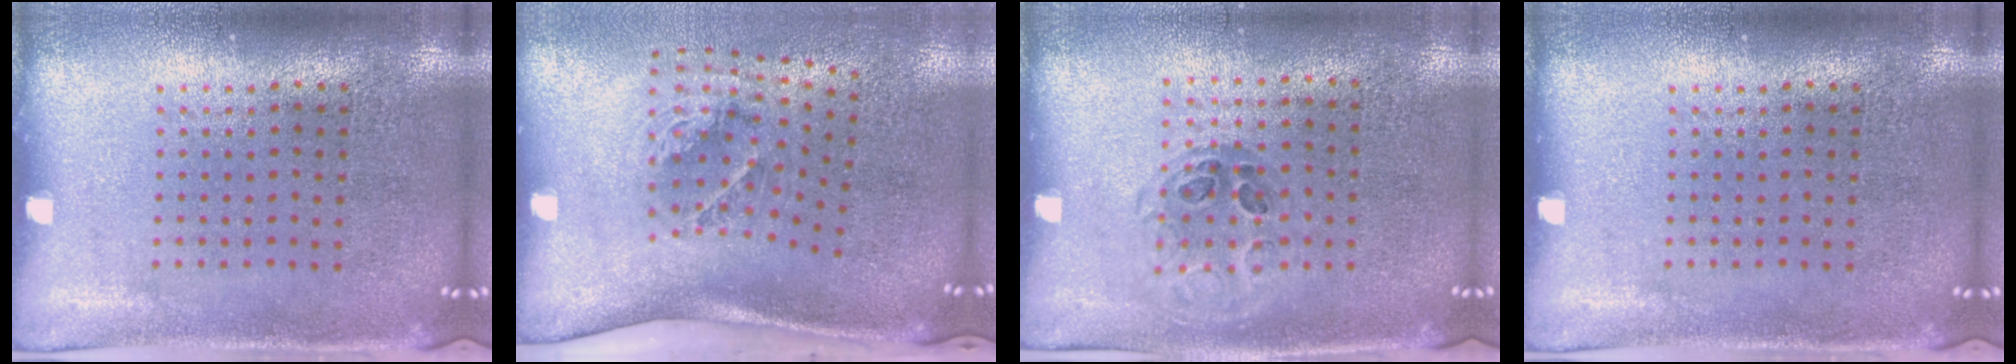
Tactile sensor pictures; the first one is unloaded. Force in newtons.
{"total": 1.9, "press": 1.2, "slide": 1.4}
{"total": 1.0, "press": 0.8, "slide": 0.6}
{"total": 0.0}